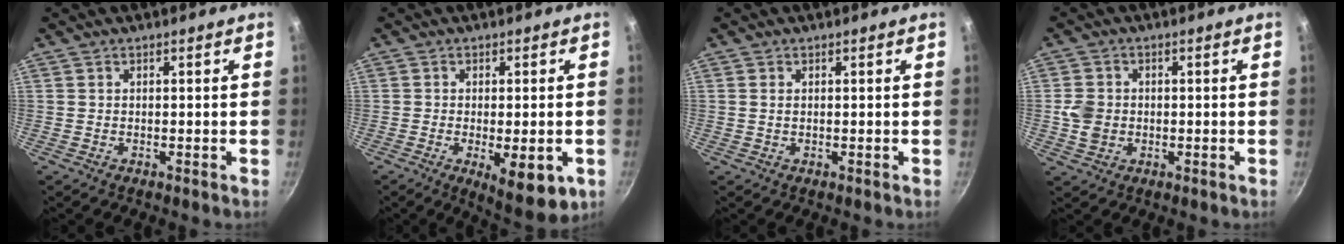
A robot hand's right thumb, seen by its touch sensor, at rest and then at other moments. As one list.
[{"total": 9.8, "force": [-3.1, 3.6, 8.5], "torque": [-0.115, -0.012, -0.036]}, {"total": 0.9, "force": [0.2, 0.5, 0.7], "torque": [-0.017, 0.001, 0.006]}, {"total": 4.8, "force": [-0.4, 4.0, 2.6], "torque": [-0.040, 0.005, -0.004]}]